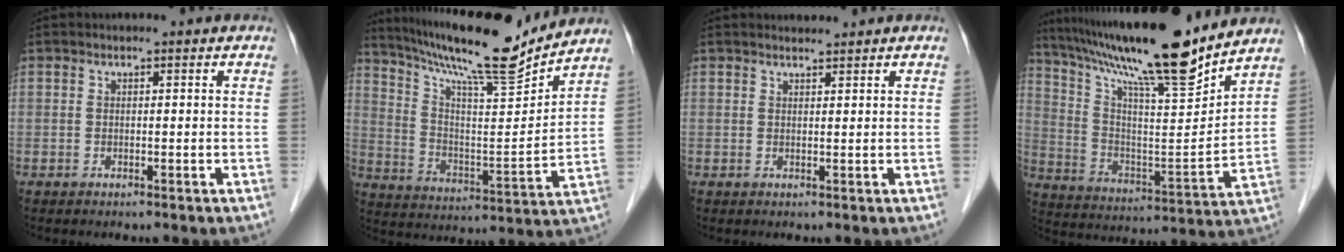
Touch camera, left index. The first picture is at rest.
{"total": 18.8, "force": [16.7, 0.2, 8.6], "torque": [-0.153, -0.013, 0.270]}
{"total": 1.4, "force": [1.4, 0.0, 0.1], "torque": [-0.007, 0.006, 0.028]}
{"total": 21.6, "force": [18.0, 0.3, 11.8], "torque": [-0.204, -0.010, 0.300]}